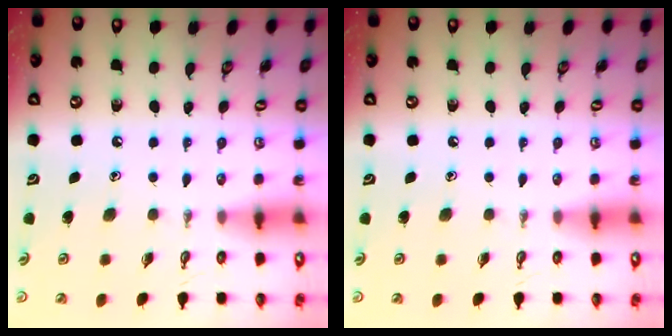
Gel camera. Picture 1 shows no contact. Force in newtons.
{"total": 0.0}